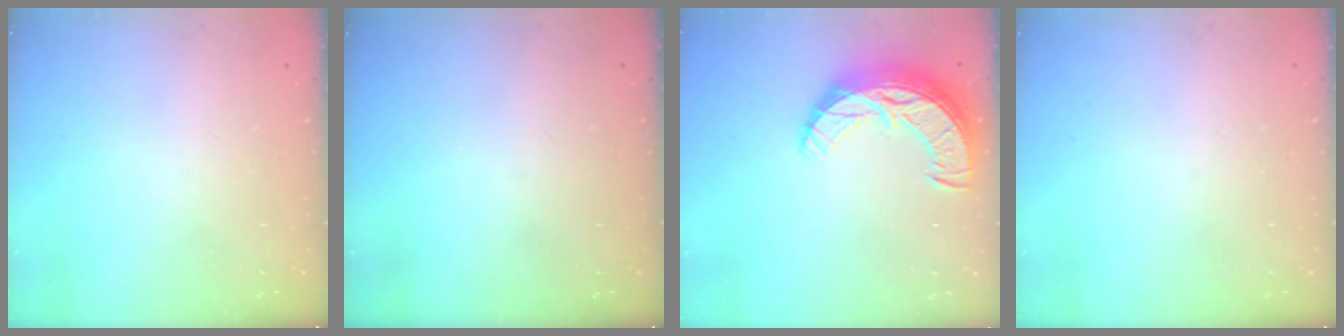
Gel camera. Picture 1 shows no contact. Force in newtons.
{"total": 0.0}
{"total": 15.2, "press": 15.2, "slide": 1.0}
{"total": 0.0}